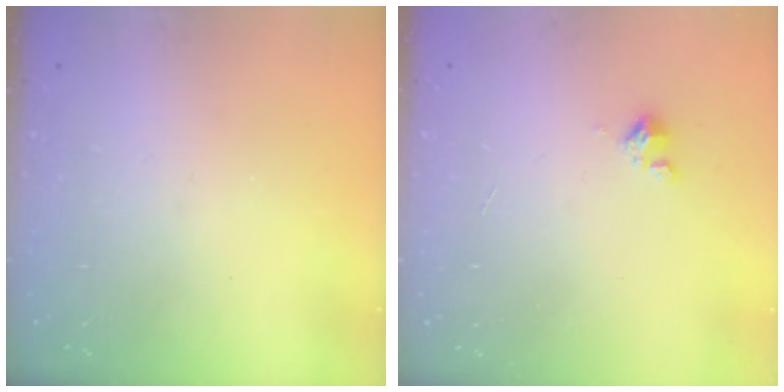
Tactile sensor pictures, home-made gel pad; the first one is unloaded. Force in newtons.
{"total": 0.9, "press": 0.9, "slide": 0.2}